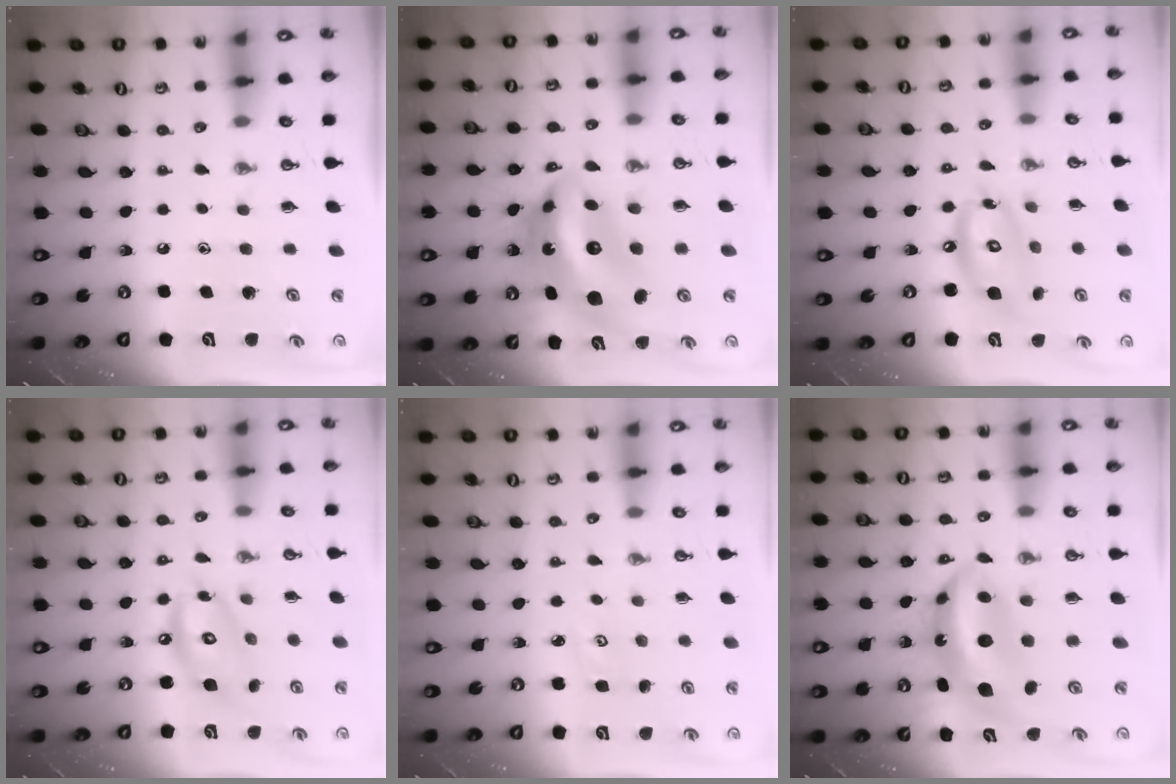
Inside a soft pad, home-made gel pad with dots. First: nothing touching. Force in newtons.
{"total": 14.0, "press": 14.0, "slide": 1.5}
{"total": 13.5, "press": 13.5, "slide": 1.3}
{"total": 11.7, "press": 11.7, "slide": 1.0}
{"total": 2.8, "press": 2.8, "slide": 0.4}
{"total": 8.7, "press": 8.6, "slide": 0.9}